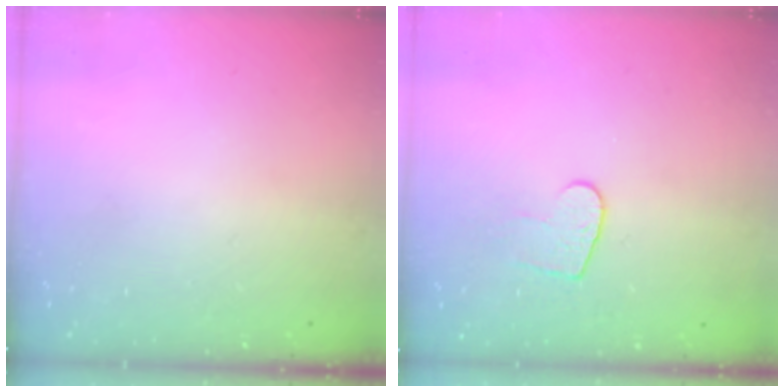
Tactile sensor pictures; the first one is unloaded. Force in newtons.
{"total": 6.7, "press": 6.7, "slide": 0.4}